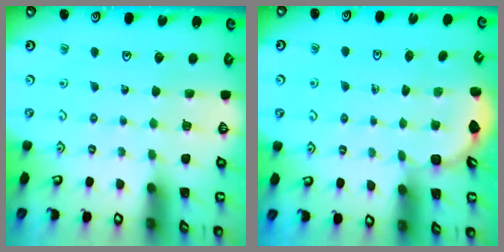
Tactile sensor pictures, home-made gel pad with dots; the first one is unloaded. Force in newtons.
{"total": 2.5, "press": 2.1, "slide": 1.5}